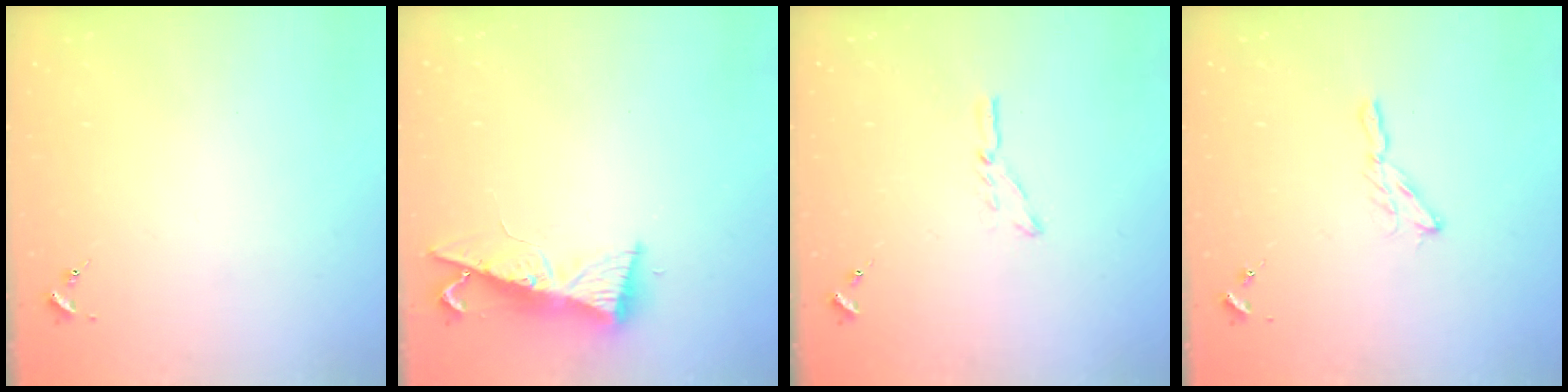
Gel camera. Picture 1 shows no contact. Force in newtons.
{"total": 8.9, "press": 8.9, "slide": 1.2}
{"total": 3.7, "press": 3.7, "slide": 0.4}
{"total": 4.9, "press": 4.8, "slide": 0.2}